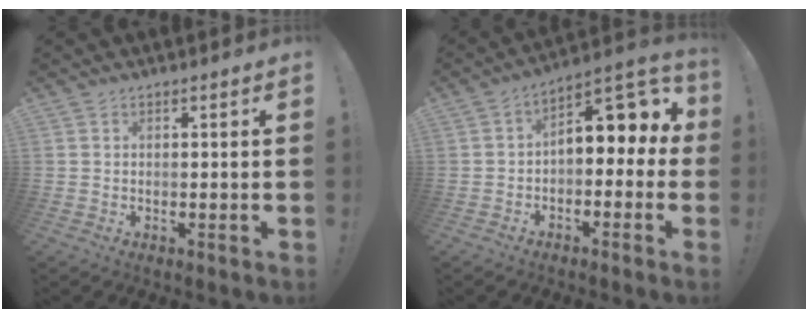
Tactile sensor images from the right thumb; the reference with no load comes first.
{"total": 9.8, "force": [1.6, 5.6, 7.9], "torque": [-0.098, -0.013, 0.028]}